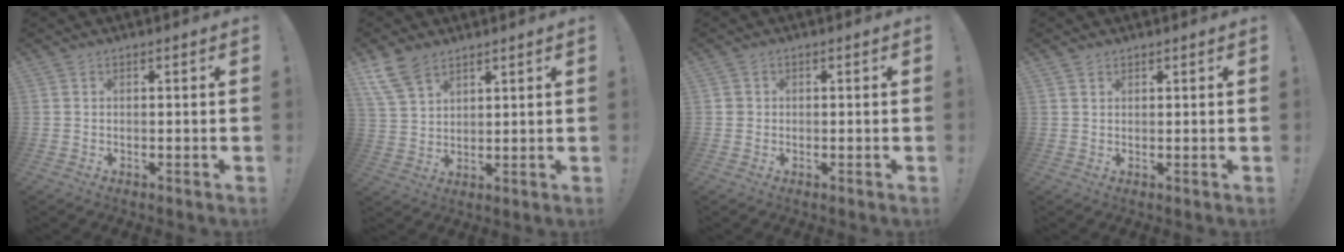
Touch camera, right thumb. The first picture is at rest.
{"total": 9.1, "force": [6.3, 5.0, 4.2], "torque": [-0.090, -0.019, 0.130]}
{"total": 1.3, "force": [0.1, 1.3, 0.2], "torque": [-0.002, 0.003, 0.001]}
{"total": 1.2, "force": [1.0, 0.6, 0.3], "torque": [-0.003, -0.003, 0.018]}